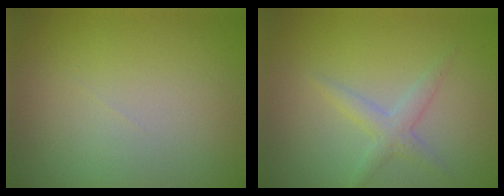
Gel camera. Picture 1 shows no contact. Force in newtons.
{"total": 1.9, "press": 1.9, "slide": 0.0}